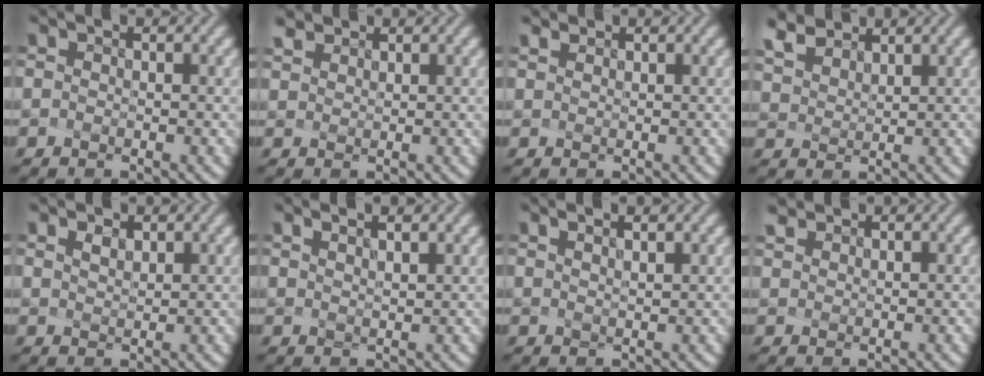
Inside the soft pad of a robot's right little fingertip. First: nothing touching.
{"total": 1.1, "force": [1.1, 0.0, -0.3], "torque": [-0.006, -0.004, 0.034]}
{"total": 0.7, "force": [0.4, -0.3, -0.5], "torque": [0.003, -0.003, 0.013]}
{"total": 2.8, "force": [2.7, 0.7, 0.6], "torque": [-0.028, -0.002, 0.064]}
{"total": 0.7, "force": [0.7, 0.1, 0.1], "torque": [-0.007, -0.002, 0.016]}
{"total": 2.7, "force": [1.8, 0.3, 1.9], "torque": [-0.030, 0.005, 0.033]}
{"total": 2.2, "force": [1.5, 0.2, 1.6], "torque": [-0.029, 0.003, 0.034]}
{"total": 0.9, "force": [0.8, -0.2, -0.5], "torque": [-0.002, -0.002, 0.025]}